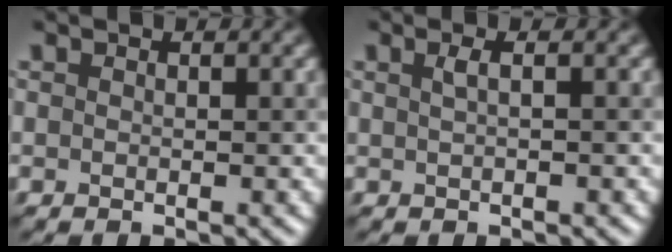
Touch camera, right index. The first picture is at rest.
{"total": 1.0, "force": [0.4, 0.4, 0.8], "torque": [-0.019, 0.005, 0.006]}